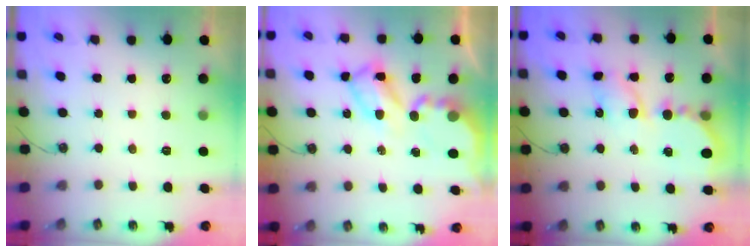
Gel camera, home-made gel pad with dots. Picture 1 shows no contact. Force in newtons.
{"total": 8.9, "press": 8.9, "slide": 0.5}
{"total": 7.6, "press": 7.5, "slide": 0.6}